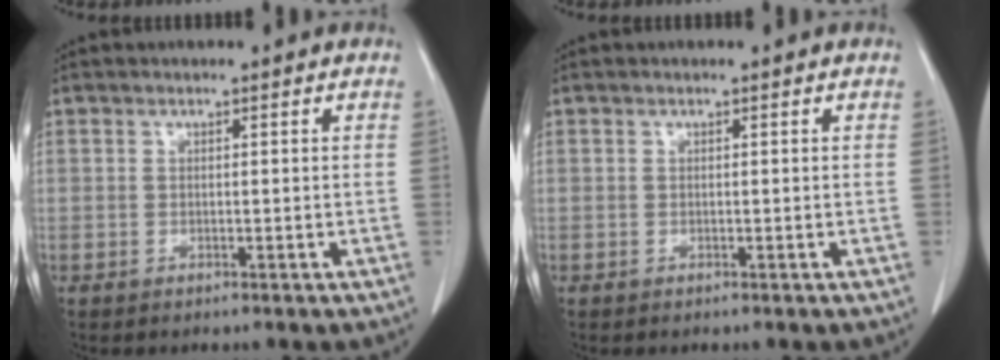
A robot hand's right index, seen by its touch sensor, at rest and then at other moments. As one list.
[{"total": 0.0}]